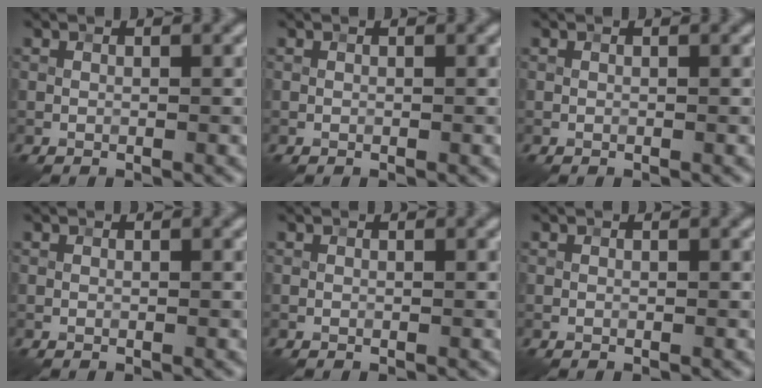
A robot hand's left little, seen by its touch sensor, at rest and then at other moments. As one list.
[{"total": 0.0}, {"total": 0.0}, {"total": 0.0}, {"total": 0.0}, {"total": 0.0}]